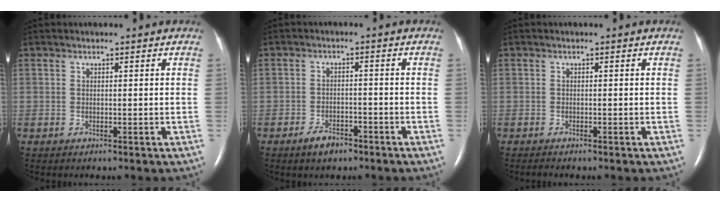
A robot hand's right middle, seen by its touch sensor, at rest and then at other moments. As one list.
[{"total": 3.6, "force": [-2.6, 1.5, 1.9], "torque": [-0.041, -0.001, -0.040]}, {"total": 1.0, "force": [-0.9, 0.1, 0.5], "torque": [-0.011, -0.004, -0.011]}]